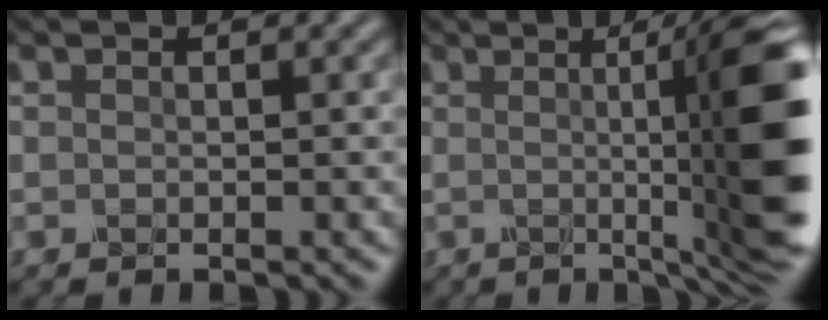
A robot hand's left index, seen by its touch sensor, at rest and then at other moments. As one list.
[{"total": 14.6, "force": [0.4, 3.2, 14.3], "torque": [-0.141, -0.002, 0.012]}]